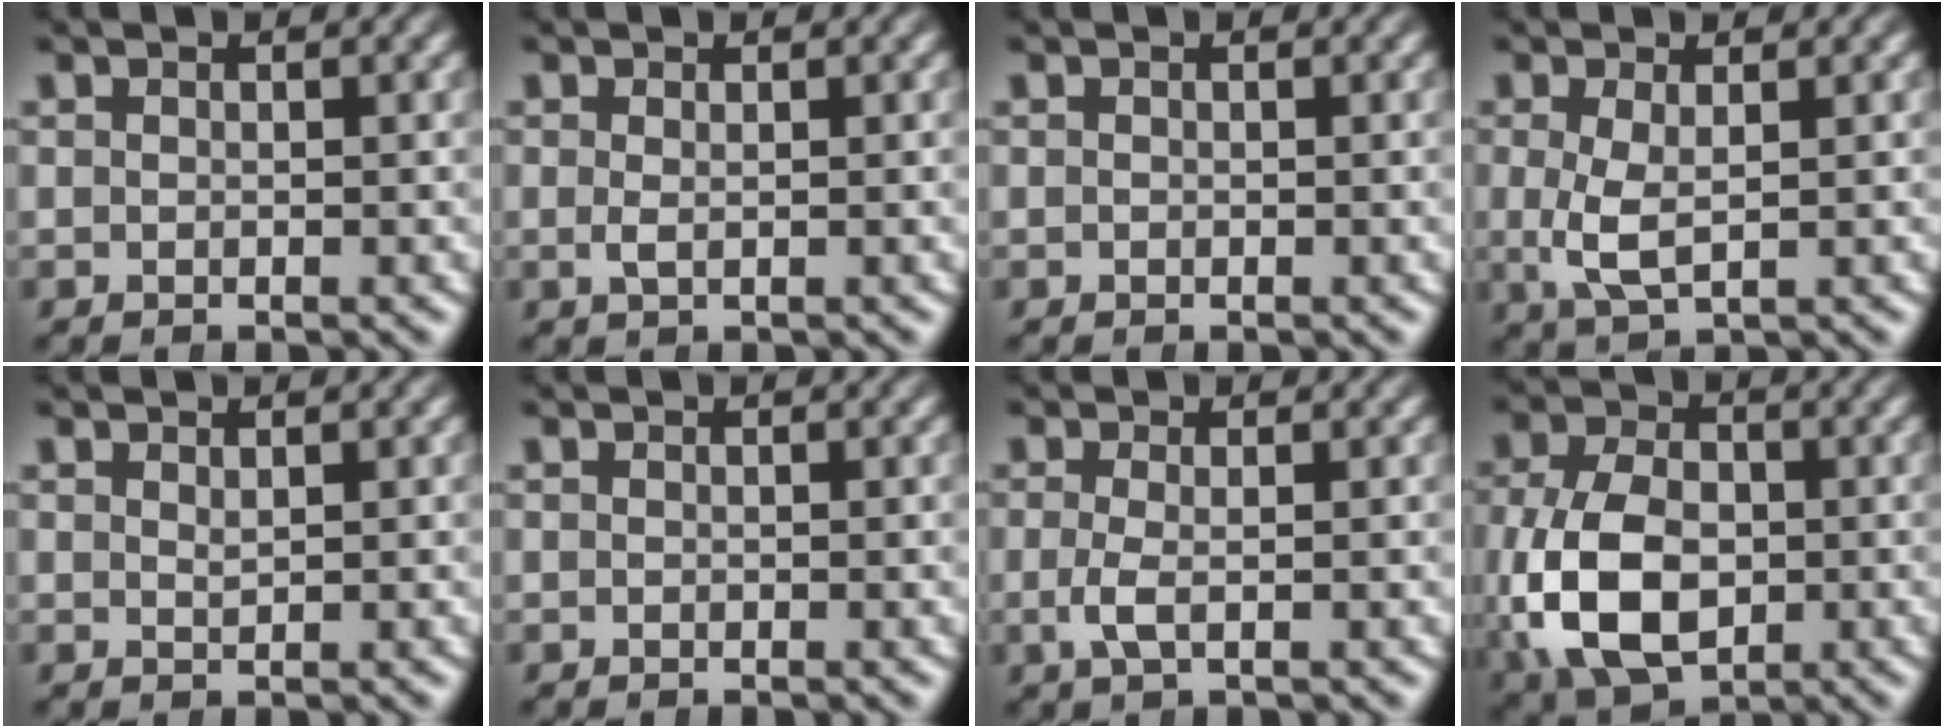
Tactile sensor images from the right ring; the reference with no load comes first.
{"total": 0.6, "force": [-0.1, -0.2, 0.5], "torque": [-0.023, -0.018, 0.005]}
{"total": 0.0}
{"total": 3.0, "force": [-0.2, 1.5, 2.6], "torque": [-0.076, -0.022, 0.011]}
{"total": 0.7, "force": [0.6, -0.4, -0.1], "torque": [-0.002, -0.008, 0.014]}
{"total": 0.0}
{"total": 1.5, "force": [-0.5, 0.2, 1.4], "torque": [-0.045, -0.017, -0.003]}
{"total": 8.9, "force": [-1.3, 6.4, 6.0], "torque": [-0.152, -0.036, 0.002]}